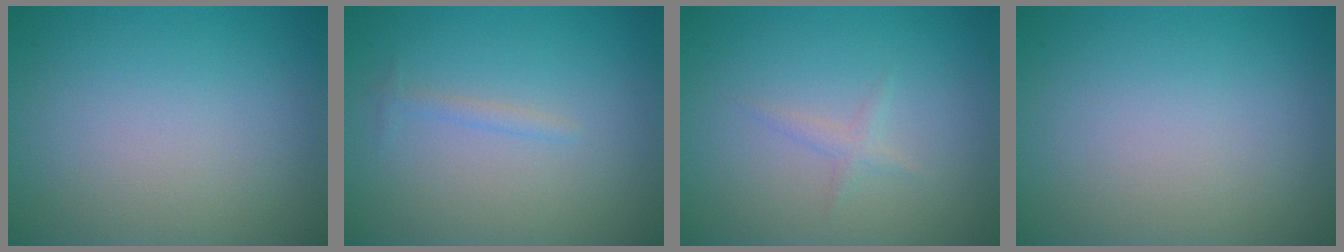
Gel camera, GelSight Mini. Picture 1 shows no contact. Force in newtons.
{"total": 0.8, "press": 0.8, "slide": 0.0}
{"total": 0.5, "press": 0.5, "slide": 0.0}
{"total": 0.0}